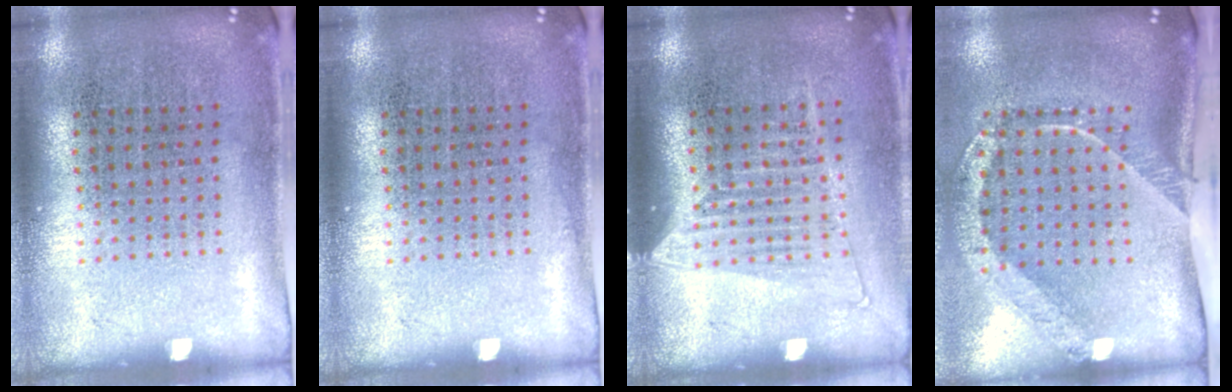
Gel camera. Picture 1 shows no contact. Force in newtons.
{"total": 0.0}
{"total": 1.3, "press": 1.1, "slide": 0.6}
{"total": 2.5, "press": 1.6, "slide": 1.9}